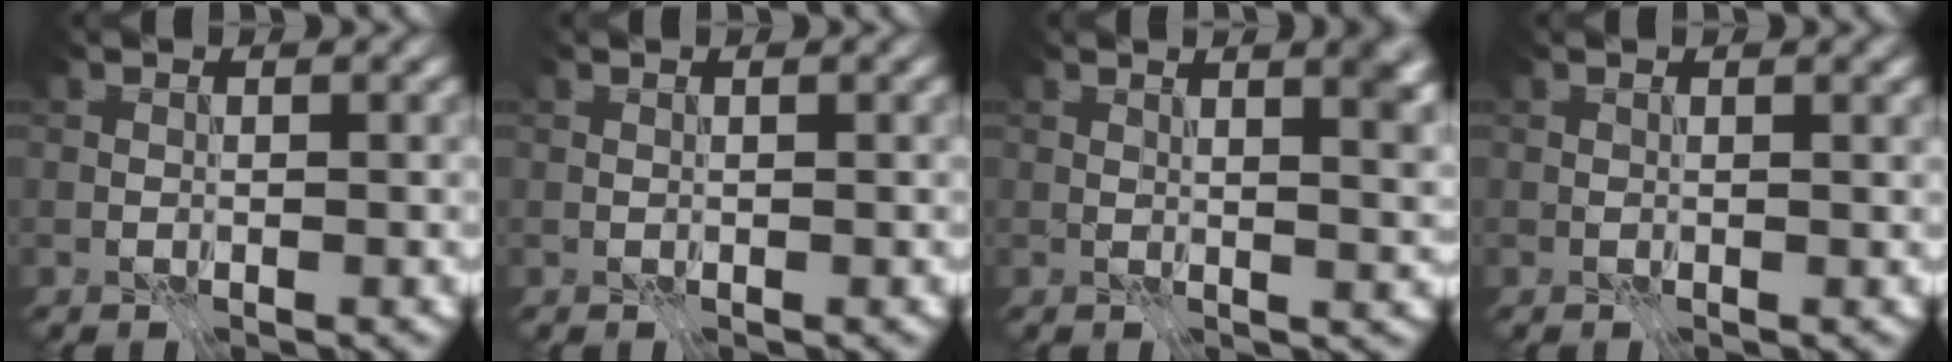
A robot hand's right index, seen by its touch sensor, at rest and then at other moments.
{"total": 0.0}
{"total": 3.4, "force": [1.8, 0.6, 2.8], "torque": [-0.035, 0.000, 0.030]}
{"total": 0.6, "force": [0.4, 0.1, 0.5], "torque": [-0.008, 0.000, 0.009]}